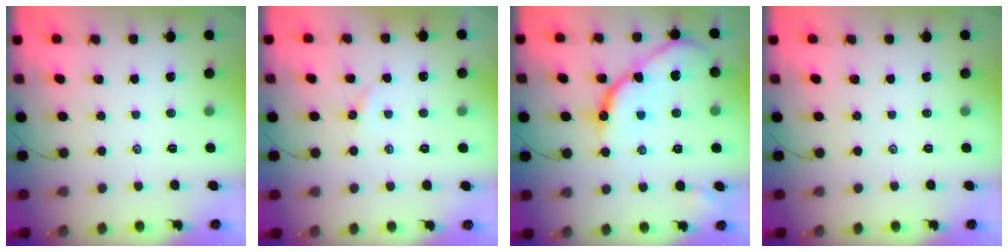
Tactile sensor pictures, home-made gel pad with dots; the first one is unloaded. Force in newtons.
{"total": 1.7, "press": 1.6, "slide": 0.3}
{"total": 12.5, "press": 12.5, "slide": 0.7}
{"total": 0.0}